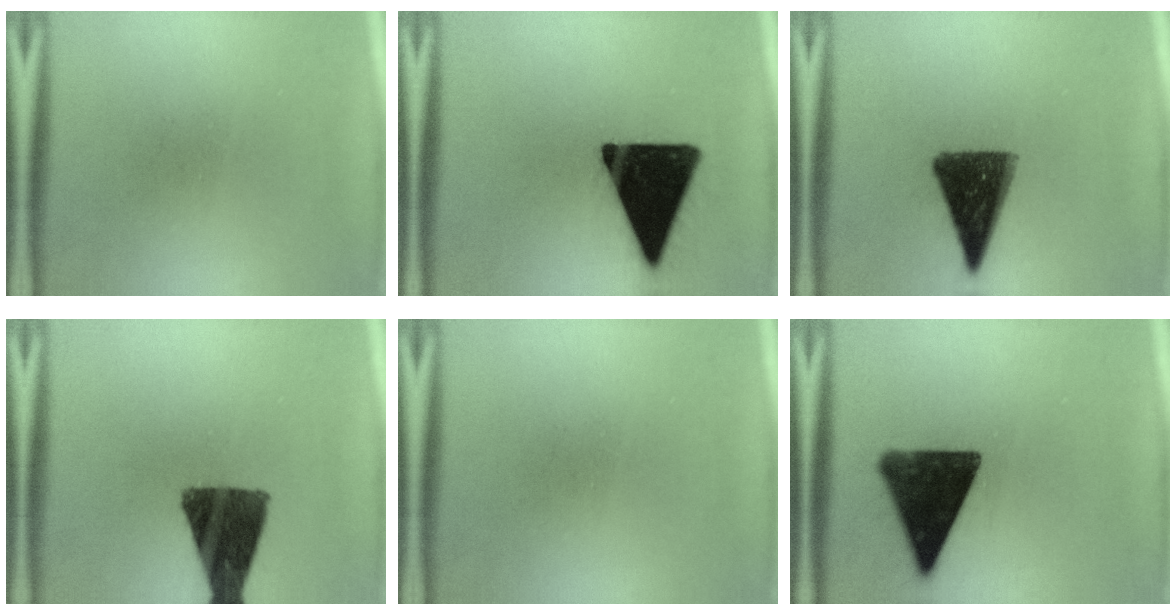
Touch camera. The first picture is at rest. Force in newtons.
{"total": 19.8}
{"total": 12.5}
{"total": 12.4}
{"total": 0.0}
{"total": 14.4}